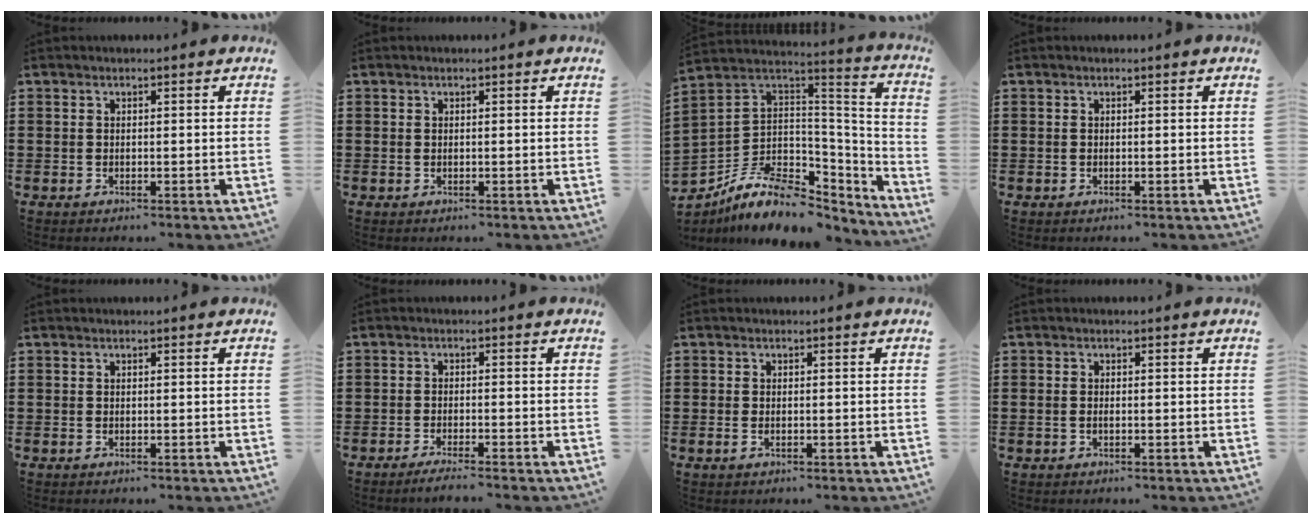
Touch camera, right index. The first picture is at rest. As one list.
[{"total": 0.0}, {"total": 9.9, "force": [-5.7, 6.2, 5.2], "torque": [-0.120, 0.008, -0.100]}, {"total": 0.0}, {"total": 0.0}, {"total": 1.8, "force": [-1.7, -0.2, 0.7], "torque": [-0.011, -0.001, -0.031]}, {"total": 1.6, "force": [1.0, -1.1, -0.4], "torque": [0.014, -0.007, 0.021]}, {"total": 0.8, "force": [-0.2, 0.4, 0.7], "torque": [-0.014, -0.002, -0.004]}]